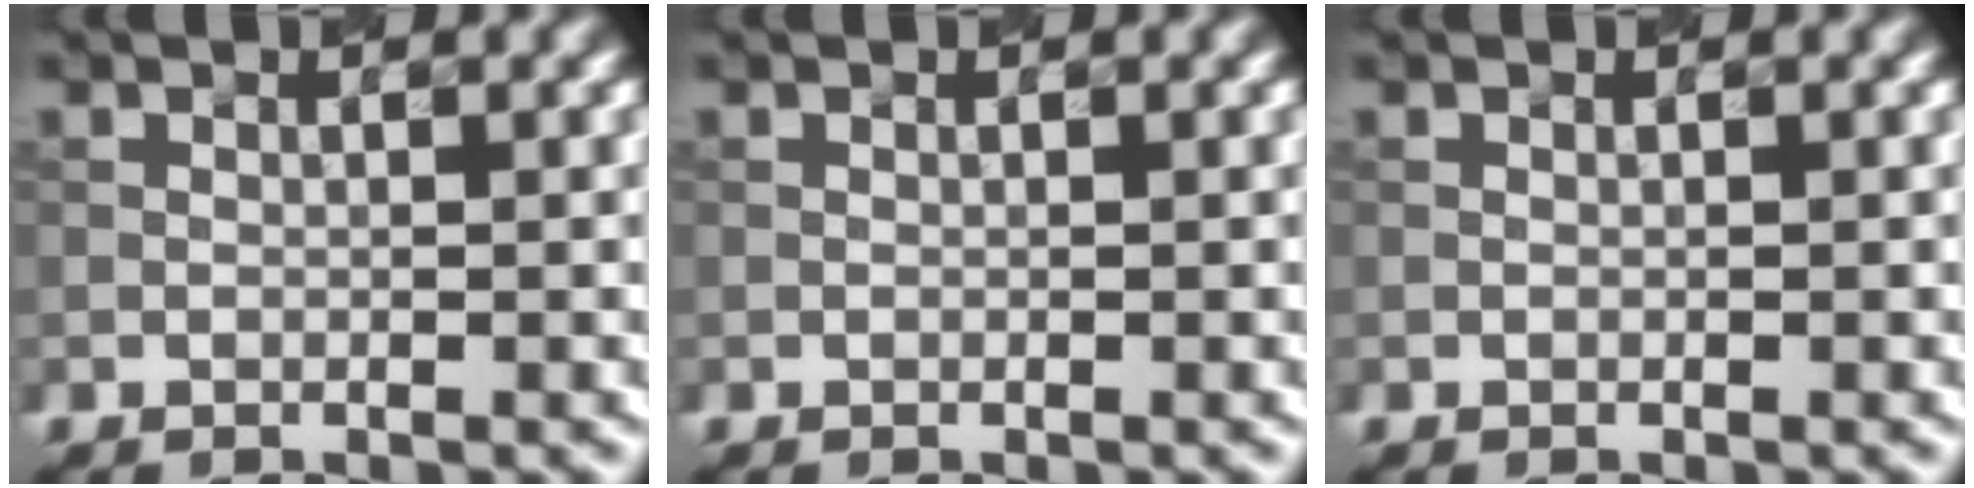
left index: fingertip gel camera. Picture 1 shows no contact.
{"total": 0.0}
{"total": 0.0}